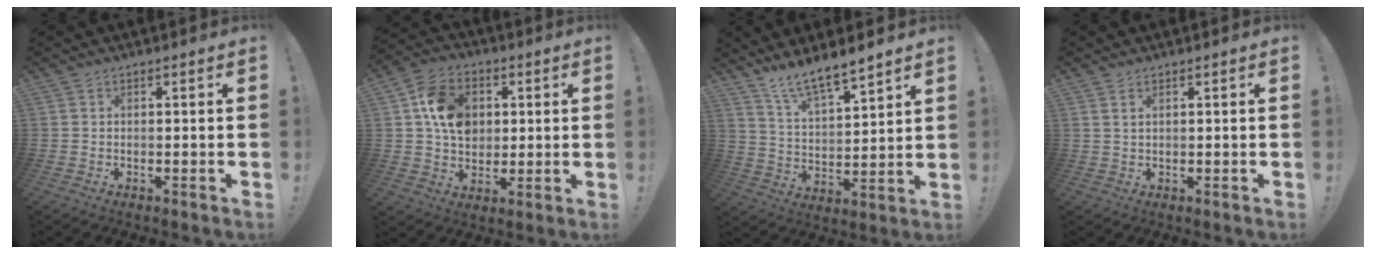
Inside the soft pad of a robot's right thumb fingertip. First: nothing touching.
{"total": 13.6, "force": [3.0, 10.8, 7.7], "torque": [-0.121, 0.007, 0.065]}
{"total": 9.8, "force": [8.9, 1.5, 3.9], "torque": [-0.079, -0.068, 0.161]}
{"total": 1.5, "force": [0.9, 0.5, 1.1], "torque": [-0.021, -0.001, 0.017]}